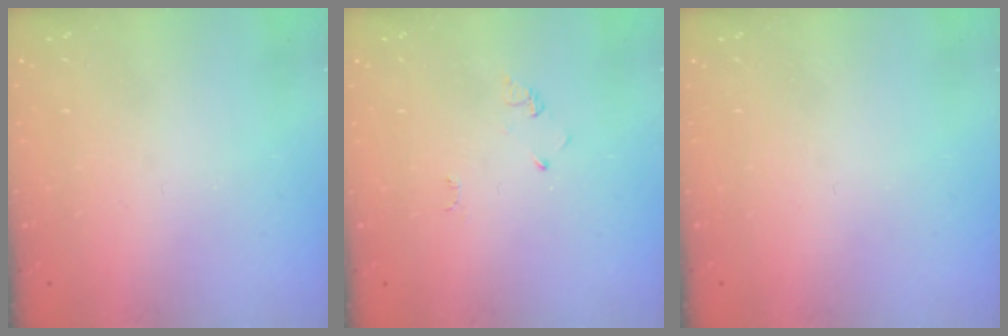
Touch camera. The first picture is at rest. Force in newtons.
{"total": 2.6, "press": 2.6, "slide": 0.4}
{"total": 0.0}